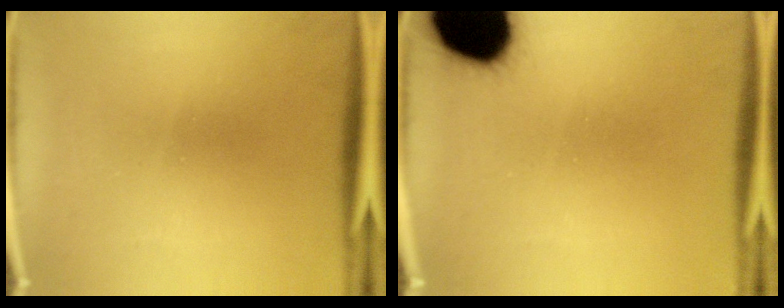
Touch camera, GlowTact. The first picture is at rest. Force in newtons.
{"total": 19.8}